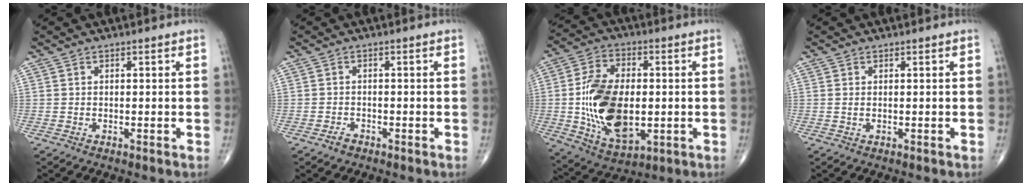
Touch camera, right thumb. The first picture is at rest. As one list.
[{"total": 1.6, "force": [-1.1, 0.9, 0.6], "torque": [-0.012, 0.006, -0.020]}, {"total": 19.0, "force": [-1.2, 11.0, 15.4], "torque": [-0.267, -0.001, -0.009]}, {"total": 0.6, "force": [0.1, 0.2, 0.5], "torque": [-0.012, 0.001, 0.004]}]